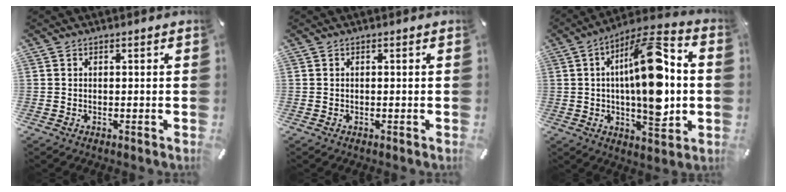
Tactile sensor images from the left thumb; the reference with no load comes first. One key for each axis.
{"total": 0.0}
{"total": 21.0, "fx": 1.3, "fy": 8.6, "fz": 19.1, "tx": -0.312, "ty": 0.002, "tz": 0.020}